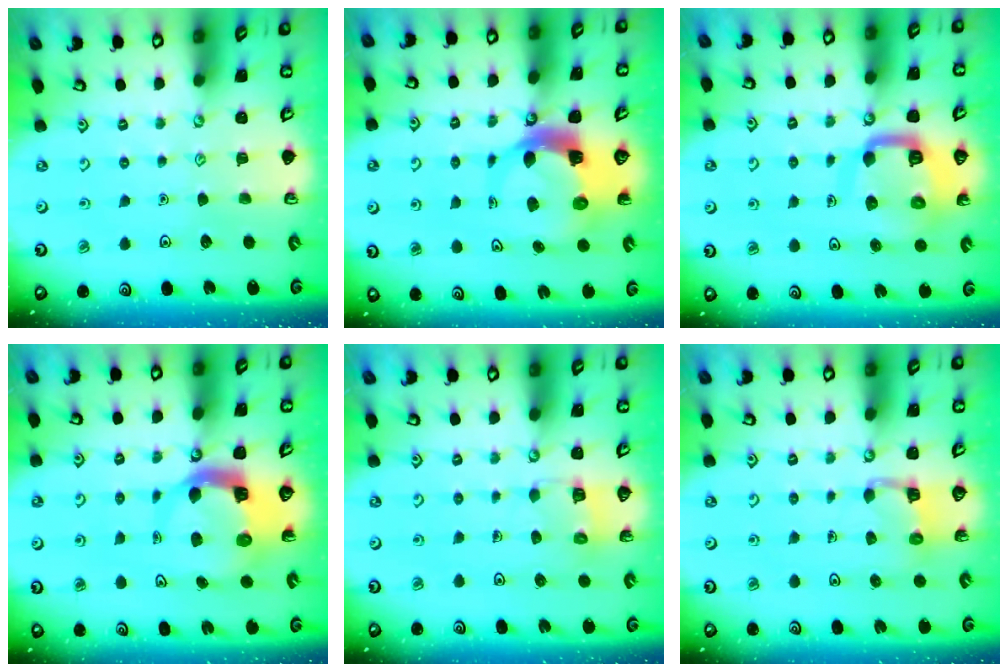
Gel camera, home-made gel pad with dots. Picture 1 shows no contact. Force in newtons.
{"total": 7.1, "press": 7.0, "slide": 1.1}
{"total": 12.5, "press": 12.4, "slide": 1.5}
{"total": 6.2, "press": 6.1, "slide": 0.8}
{"total": 5.0, "press": 5.0, "slide": 0.3}
{"total": 3.8, "press": 3.8, "slide": 0.3}